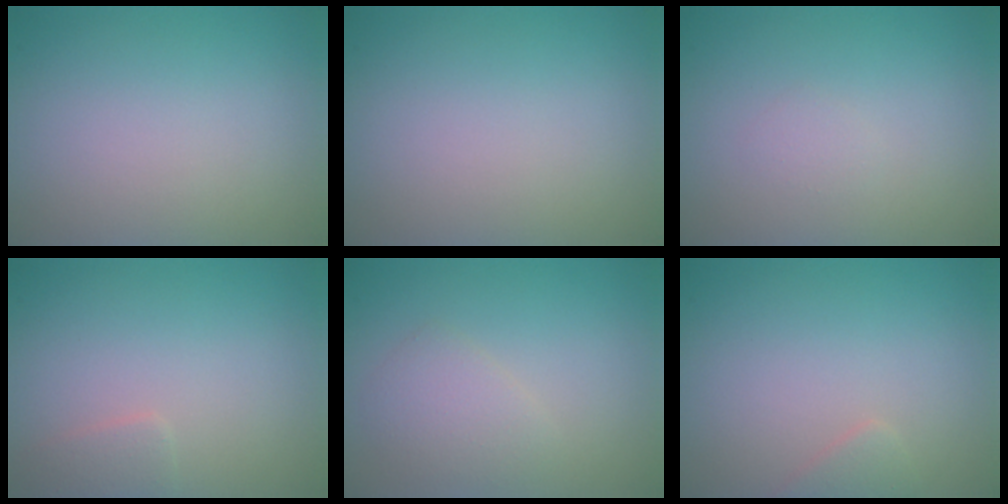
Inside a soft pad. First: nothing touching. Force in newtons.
{"total": 0.0}
{"total": 0.6, "press": 0.6, "slide": 0.0}
{"total": 1.2, "press": 1.2, "slide": 0.0}
{"total": 2.1, "press": 2.1, "slide": 0.1}
{"total": 1.1, "press": 1.1, "slide": 0.1}